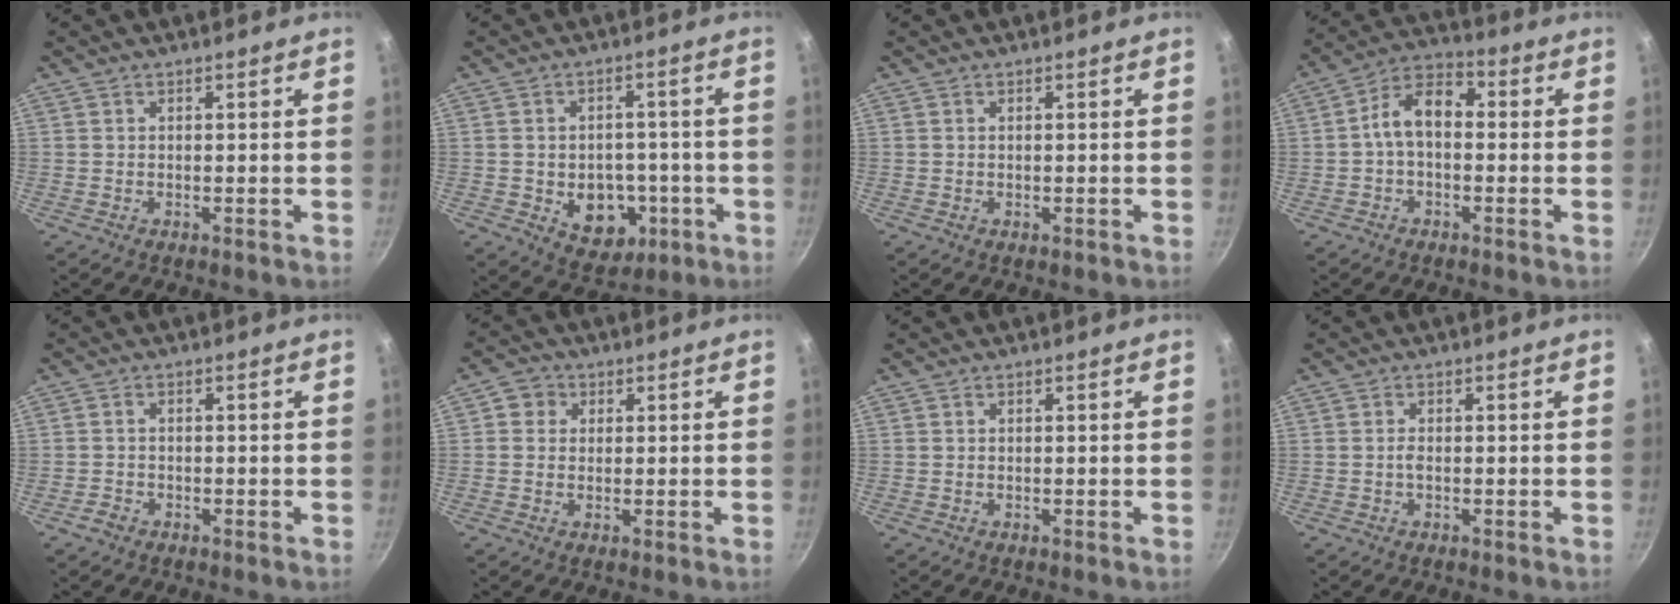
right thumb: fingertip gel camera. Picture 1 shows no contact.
{"total": 10.5, "force": [-2.8, 8.0, 6.3], "torque": [-0.053, 0.012, -0.022]}
{"total": 0.0}
{"total": 8.7, "force": [-0.4, 5.5, 6.7], "torque": [-0.102, 0.038, -0.023]}
{"total": 1.8, "force": [-1.3, 1.2, 0.5], "torque": [-0.011, 0.015, -0.023]}
{"total": 3.7, "force": [0.9, 3.4, 1.2], "torque": [0.003, -0.003, 0.004]}
{"total": 0.0}
{"total": 1.0, "force": [-0.3, 0.3, 0.8], "torque": [-0.018, 0.002, -0.008]}